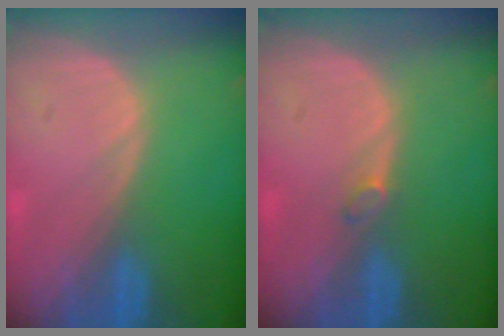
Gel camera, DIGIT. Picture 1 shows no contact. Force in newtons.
{"total": 1.2, "press": 1.2, "slide": 0.2}